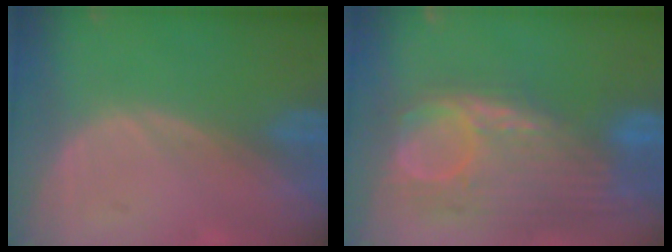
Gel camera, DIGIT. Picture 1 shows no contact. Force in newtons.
{"total": 12.2, "press": 10.4, "slide": 6.3}